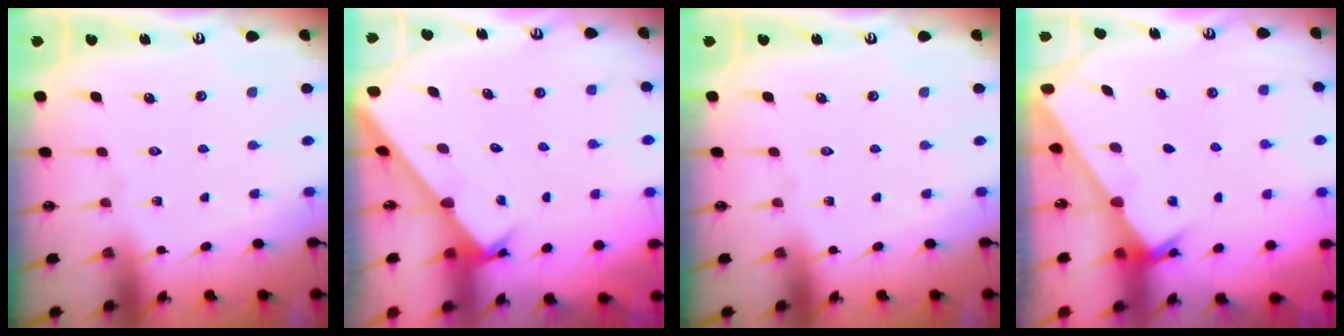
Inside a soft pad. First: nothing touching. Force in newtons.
{"total": 2.1, "press": 2.1, "slide": 0.1}
{"total": 0.0}
{"total": 2.2, "press": 2.2, "slide": 0.2}